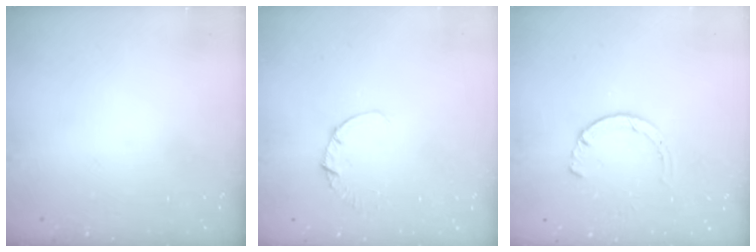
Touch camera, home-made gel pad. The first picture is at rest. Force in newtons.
{"total": 1.1, "press": 1.1, "slide": 0.1}
{"total": 1.2, "press": 1.2, "slide": 0.3}